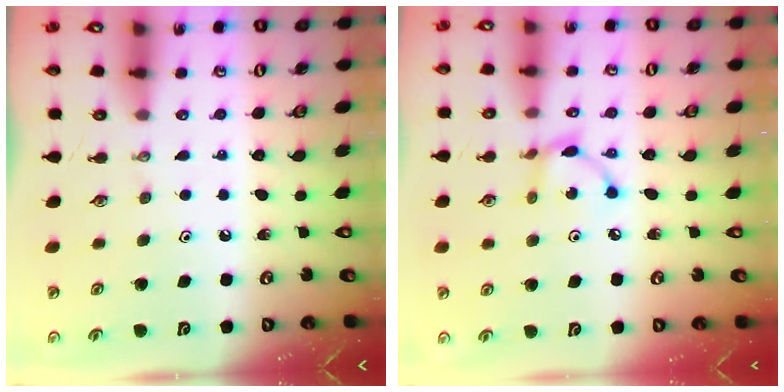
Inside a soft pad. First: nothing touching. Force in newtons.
{"total": 6.7, "press": 6.7, "slide": 0.2}